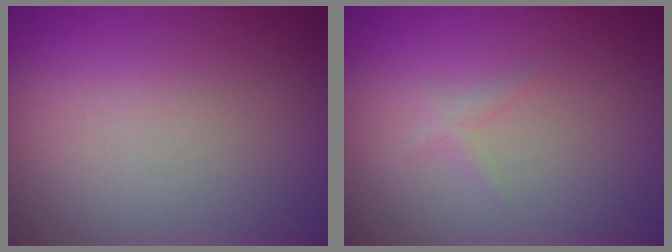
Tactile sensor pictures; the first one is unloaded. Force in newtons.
{"total": 0.7, "press": 0.7, "slide": 0.0}